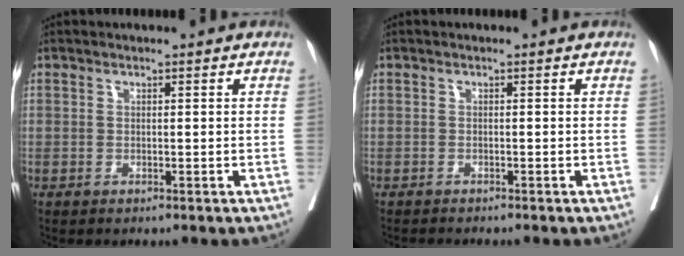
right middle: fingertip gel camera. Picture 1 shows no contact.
{"total": 1.8, "force": [-1.7, -0.1, 0.5], "torque": [-0.009, -0.004, -0.027]}